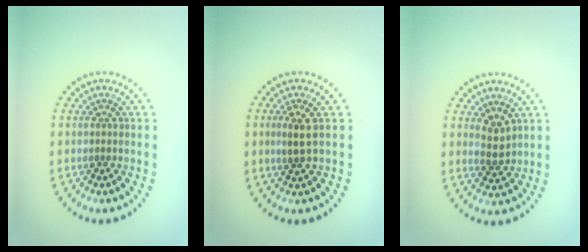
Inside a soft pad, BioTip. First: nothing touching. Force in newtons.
{"total": 2.0, "press": 1.8, "slide": 0.7}
{"total": 2.0, "press": 1.8, "slide": 0.9}